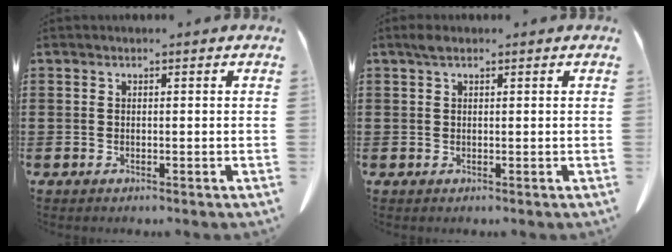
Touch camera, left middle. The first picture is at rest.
{"total": 1.4, "force": [0.9, 0.7, 0.8], "torque": [-0.021, 0.003, 0.017]}